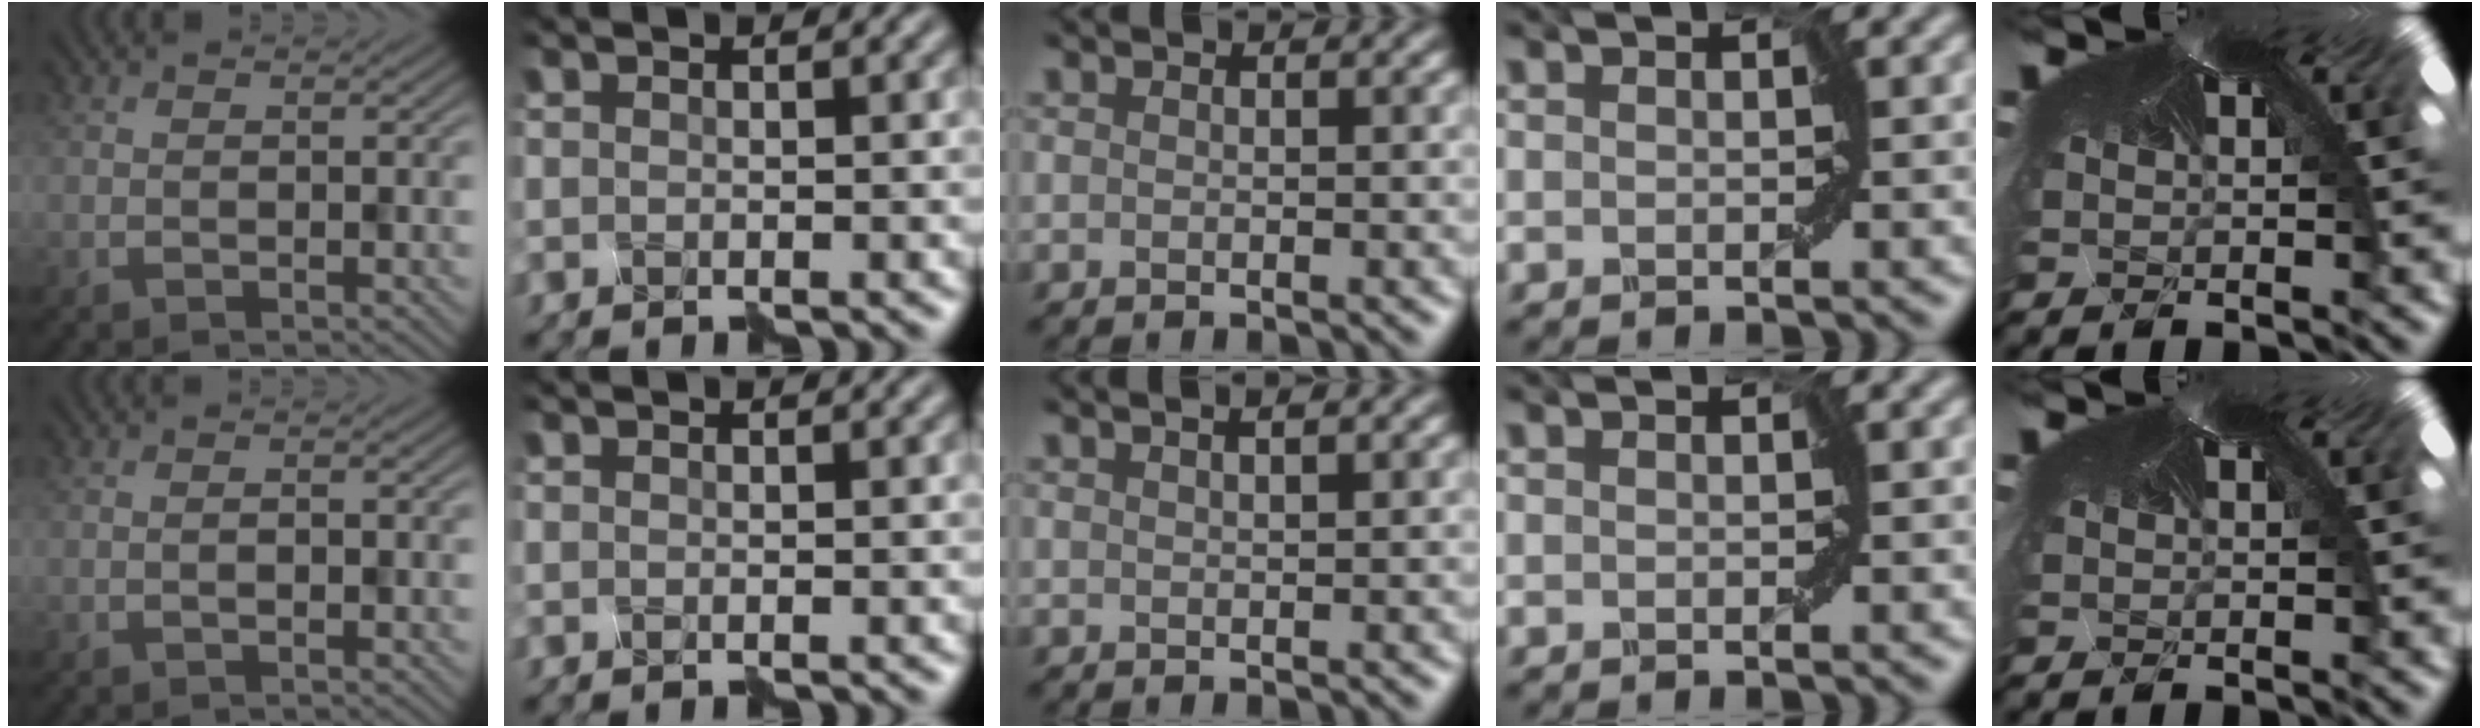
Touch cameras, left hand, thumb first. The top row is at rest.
{"middle": {"total": 2.5, "force": [1.8, 0.8, 1.6], "torque": [-0.008, 0.026, 0.007]}}